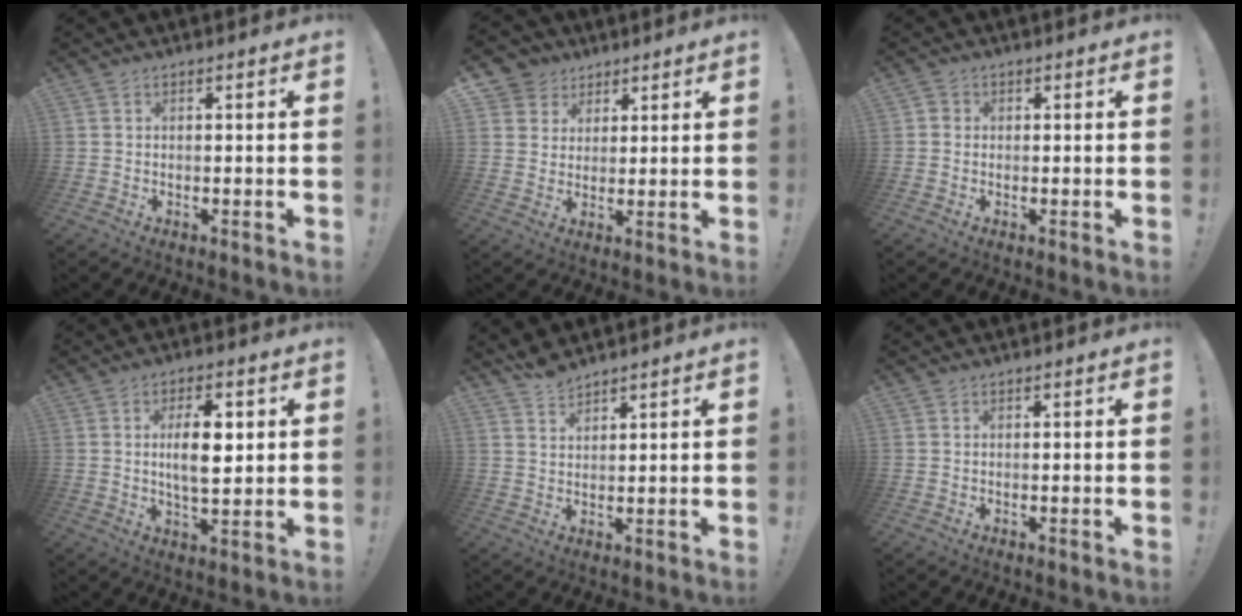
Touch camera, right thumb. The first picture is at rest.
{"total": 6.7, "force": [3.1, 5.8, 0.7], "torque": [-0.009, -0.022, 0.064]}
{"total": 1.6, "force": [-0.2, 1.4, 0.6], "torque": [-0.016, 0.007, -0.002]}
{"total": 10.2, "force": [1.8, 4.4, 9.0], "torque": [-0.140, -0.003, 0.024]}
{"total": 3.3, "force": [3.0, 0.9, 1.0], "torque": [-0.013, -0.020, 0.056]}
{"total": 0.0}